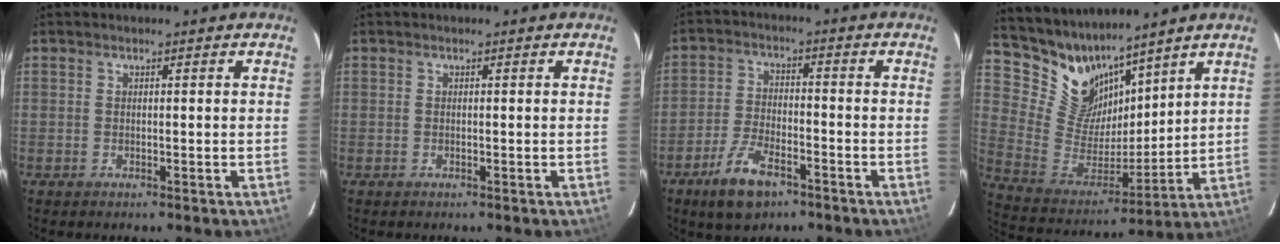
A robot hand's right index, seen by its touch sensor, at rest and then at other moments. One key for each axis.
{"total": 0.0}
{"total": 8.9, "fx": -5.6, "fy": 3.8, "fz": 5.7, "tx": -0.131, "ty": -0.005, "tz": -0.104}
{"total": 13.3, "fx": 11.0, "fy": 6.5, "fz": 3.7, "tx": -0.086, "ty": -0.008, "tz": 0.226}